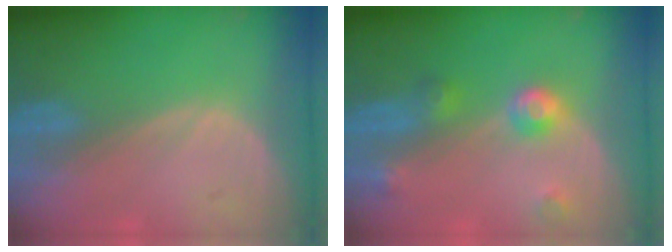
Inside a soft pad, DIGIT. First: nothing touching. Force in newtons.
{"total": 4.6, "press": 4.2, "slide": 1.9}